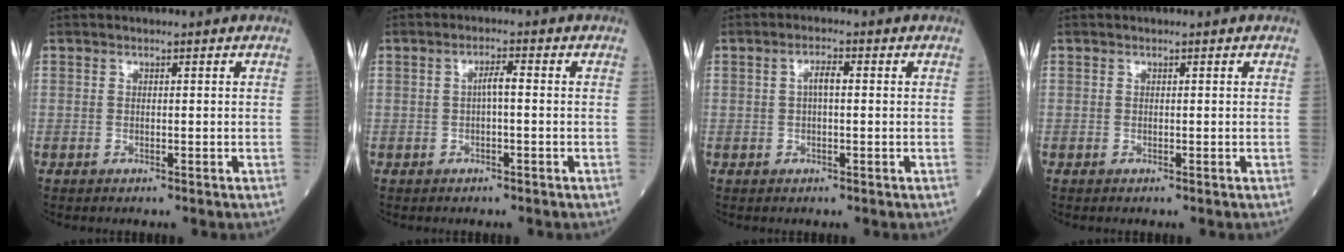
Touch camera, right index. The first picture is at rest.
{"total": 2.2, "force": [-0.1, 0.3, 2.1], "torque": [-0.036, 0.004, -0.002]}
{"total": 2.3, "force": [0.2, 0.6, 2.2], "torque": [-0.042, 0.005, 0.004]}
{"total": 0.0}